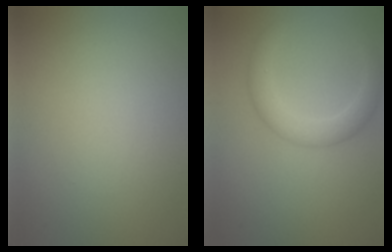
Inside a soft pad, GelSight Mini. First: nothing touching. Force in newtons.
{"total": 3.5, "press": 3.5, "slide": 0.1}